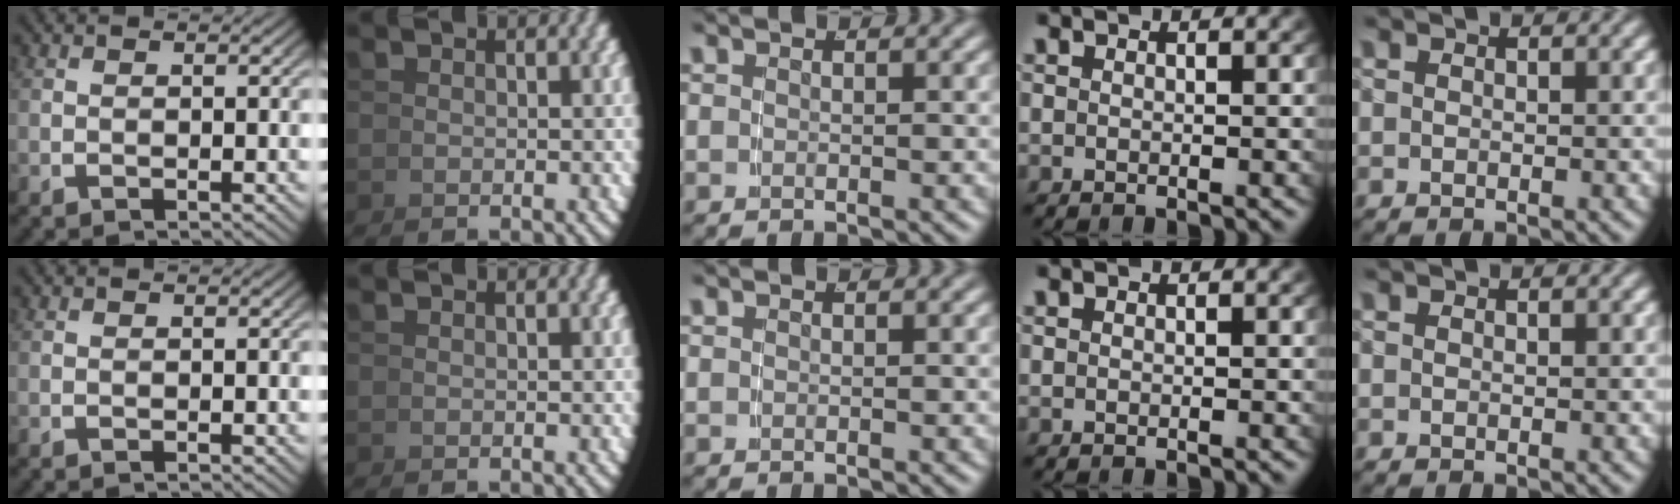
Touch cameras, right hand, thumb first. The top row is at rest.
{}